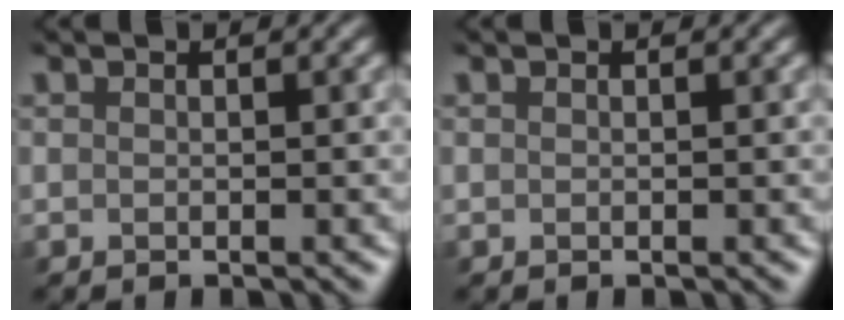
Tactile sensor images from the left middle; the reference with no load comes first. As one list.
[{"total": 0.0}]